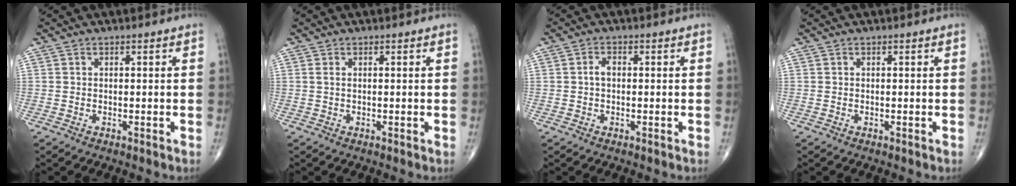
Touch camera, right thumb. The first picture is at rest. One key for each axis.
{"total": 1.3, "fx": 0.3, "fy": 0.3, "fz": 1.3, "tx": -0.029, "ty": 0.001, "tz": 0.007}
{"total": 1.8, "fx": -0.1, "fy": 1.1, "fz": 1.4, "tx": -0.020, "ty": 0.007, "tz": -0.004}
{"total": 0.0}